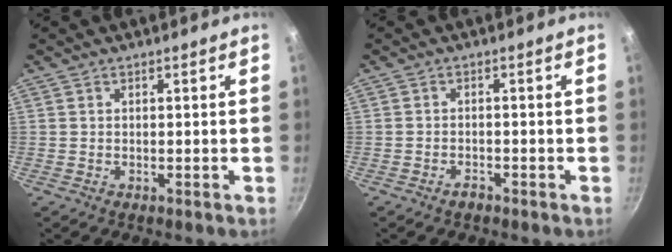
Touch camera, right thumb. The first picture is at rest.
{"total": 1.6, "force": [-1.3, 0.7, 0.6], "torque": [-0.009, 0.016, -0.020]}